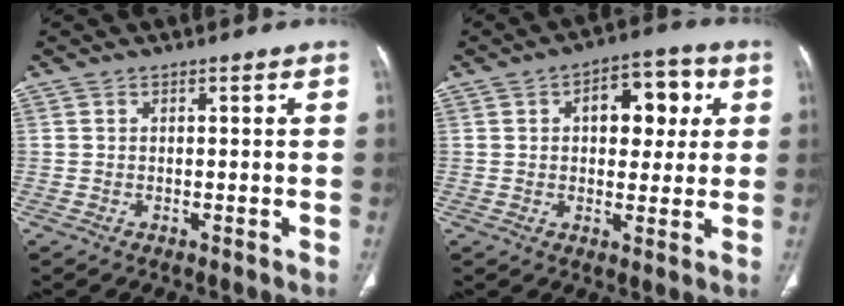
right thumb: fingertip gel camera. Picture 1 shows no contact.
{"total": 10.7, "force": [2.9, 6.4, 8.1], "torque": [-0.070, 0.011, 0.037]}